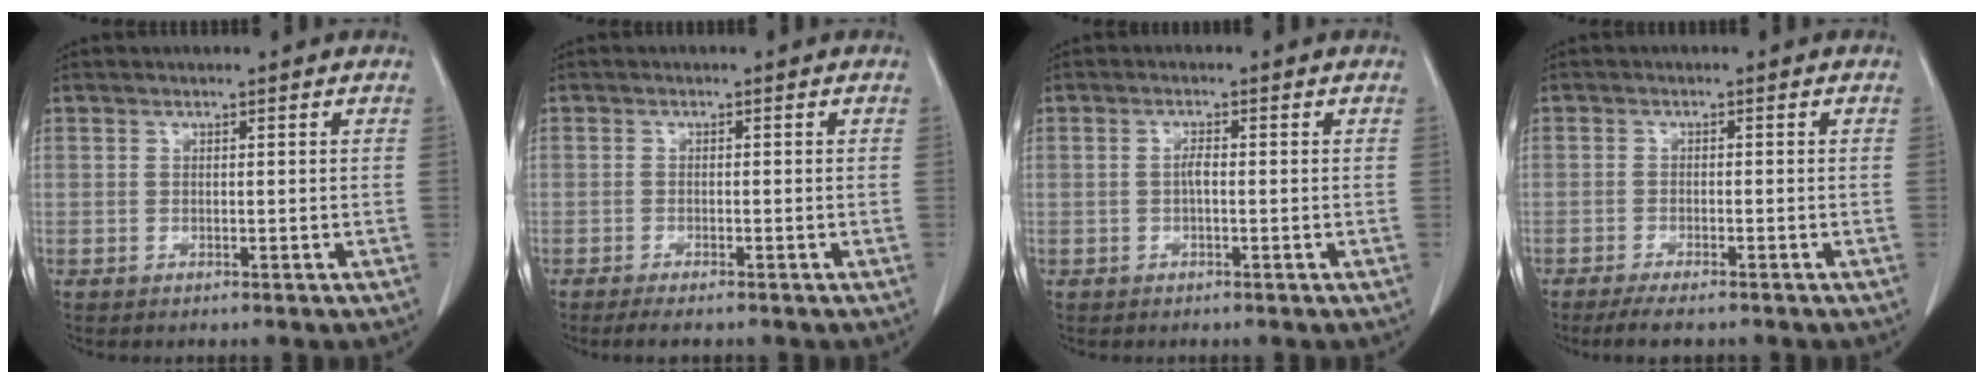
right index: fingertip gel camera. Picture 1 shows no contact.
{"total": 3.1, "force": [-2.5, 0.4, 1.7], "torque": [-0.025, -0.006, -0.035]}
{"total": 1.5, "force": [-0.2, 0.3, 1.5], "torque": [-0.029, 0.003, -0.005]}
{"total": 4.6, "force": [-3.7, 0.7, 2.6], "torque": [-0.040, -0.008, -0.057]}